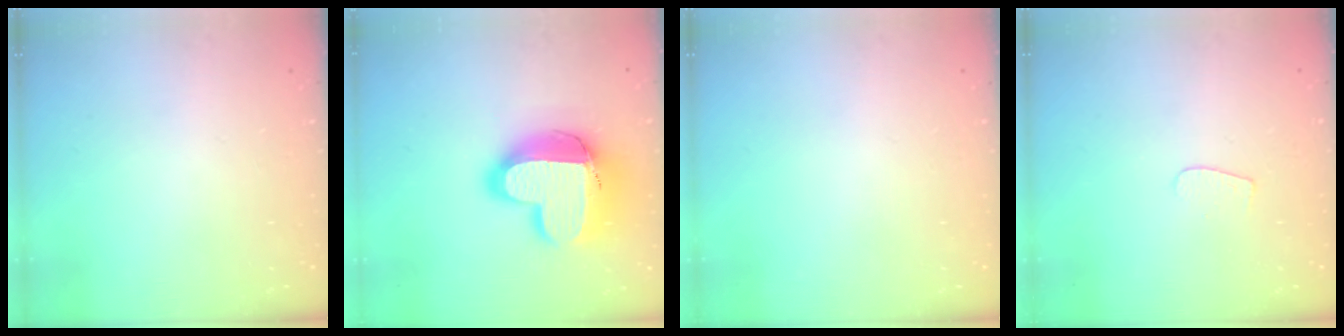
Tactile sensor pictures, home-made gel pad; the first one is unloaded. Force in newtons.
{"total": 18.9, "press": 18.9, "slide": 1.6}
{"total": 0.0}
{"total": 3.7, "press": 3.7, "slide": 0.3}